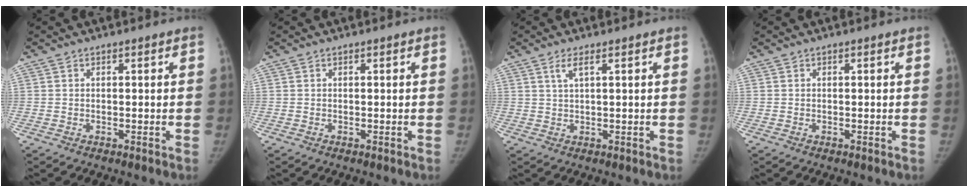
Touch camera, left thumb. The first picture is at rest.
{"total": 0.0}
{"total": 2.5, "force": [1.3, 0.4, 2.0], "torque": [-0.050, -0.001, 0.031]}
{"total": 0.0}